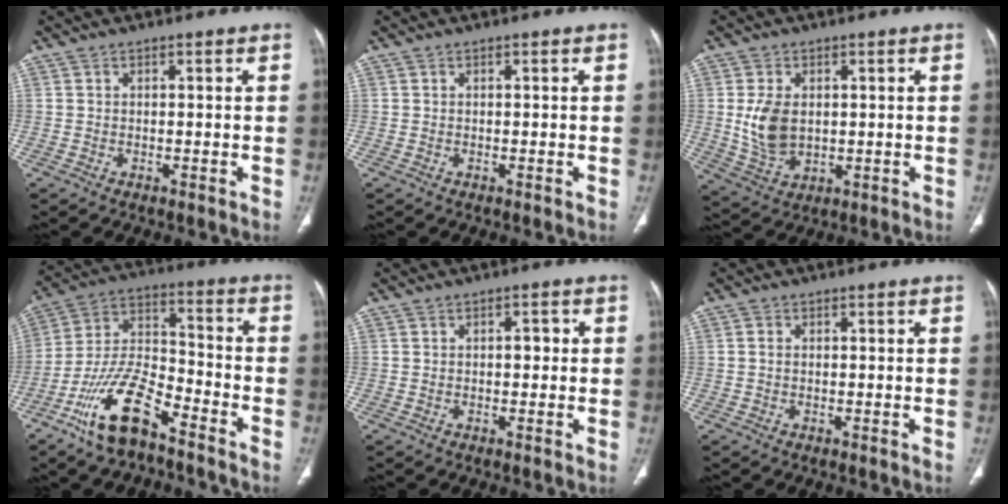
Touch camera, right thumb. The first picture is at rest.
{"total": 0.0}
{"total": 8.0, "force": [0.7, 5.3, 5.9], "torque": [-0.108, -0.007, 0.027]}
{"total": 14.7, "force": [-9.5, 5.4, 9.8], "torque": [-0.183, 0.065, -0.185]}
{"total": 1.7, "force": [0.1, 1.1, 1.3], "torque": [-0.009, 0.006, -0.004]}
{"total": 0.8, "force": [0.0, 0.6, 0.5], "torque": [-0.008, -0.001, 0.000]}